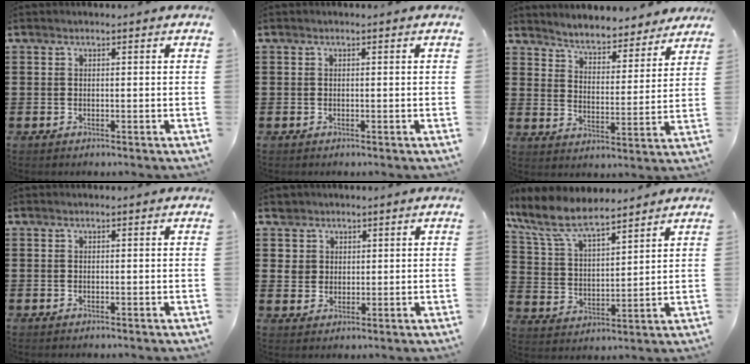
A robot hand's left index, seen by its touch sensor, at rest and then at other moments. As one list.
[{"total": 0.0}, {"total": 4.5, "force": [4.5, 0.0, 0.1], "torque": [-0.028, -0.037, 0.075]}, {"total": 0.0}, {"total": 4.0, "force": [2.2, 3.3, 0.2], "torque": [-0.013, 0.009, 0.039]}, {"total": 9.1, "force": [7.9, 2.1, 4.1], "torque": [-0.111, -0.034, 0.140]}]